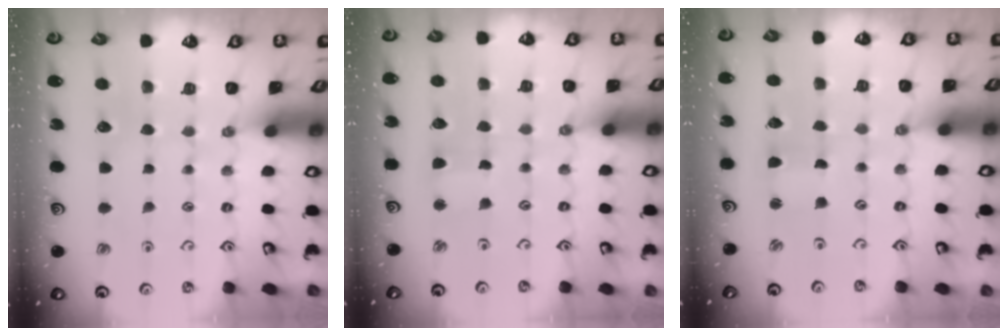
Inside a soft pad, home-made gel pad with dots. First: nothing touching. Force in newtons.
{"total": 2.6, "press": 2.6, "slide": 0.3}
{"total": 1.4, "press": 1.4, "slide": 0.1}